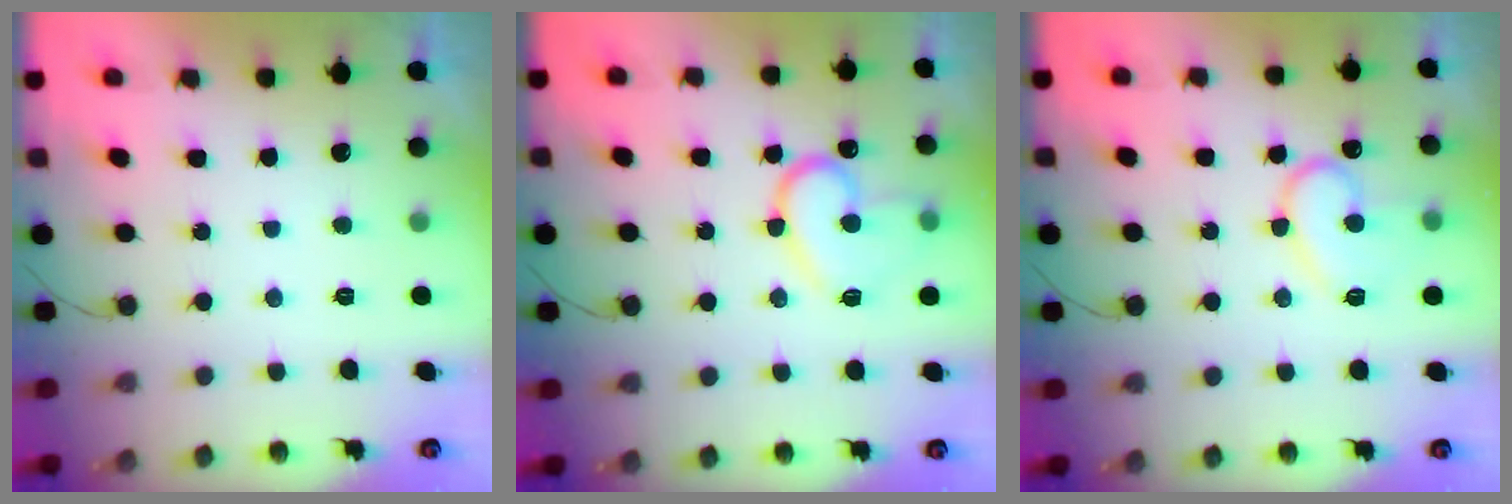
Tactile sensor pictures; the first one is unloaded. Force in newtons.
{"total": 14.8, "press": 14.8, "slide": 1.4}
{"total": 13.4, "press": 13.4, "slide": 1.2}